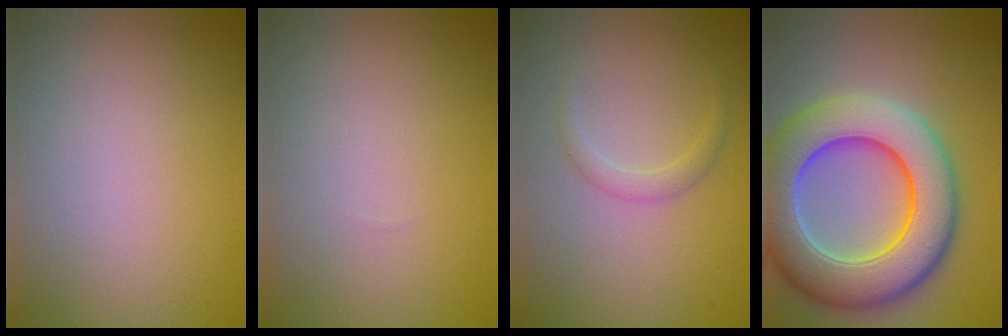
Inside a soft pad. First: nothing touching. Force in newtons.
{"total": 0.0}
{"total": 1.2, "press": 1.2, "slide": 0.0}
{"total": 11.2, "press": 11.2, "slide": 0.6}